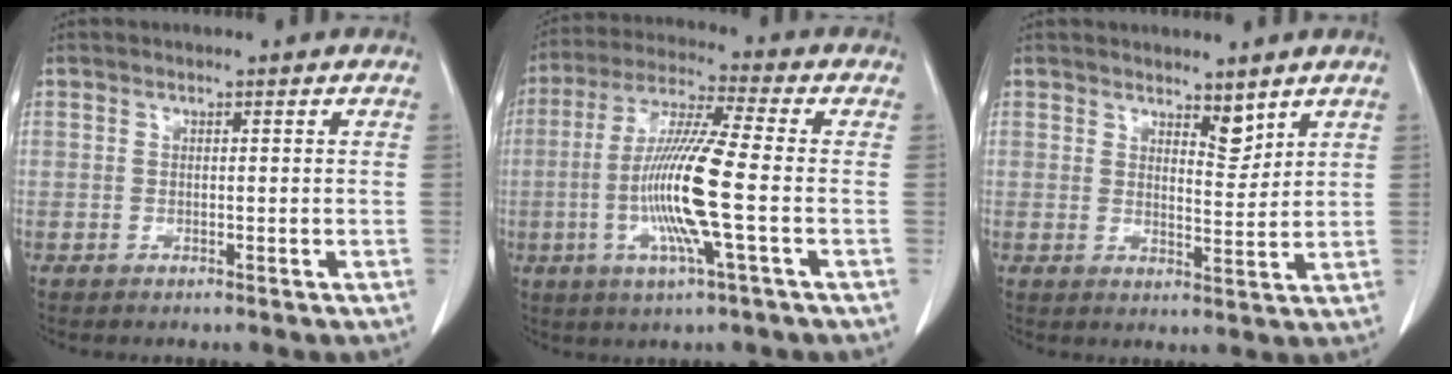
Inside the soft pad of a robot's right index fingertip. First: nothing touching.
{"total": 13.3, "force": [-2.6, -0.3, 13.0], "torque": [-0.264, -0.008, -0.060]}
{"total": 3.5, "force": [2.8, 1.1, 1.8], "torque": [-0.027, -0.012, 0.048]}